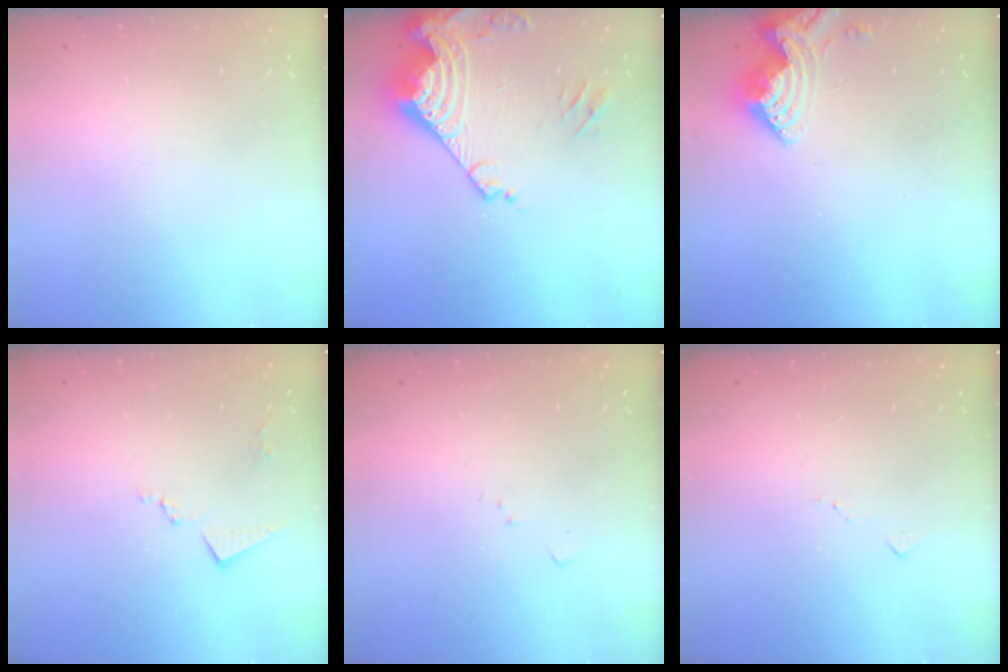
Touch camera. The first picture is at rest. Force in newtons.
{"total": 19.0, "press": 18.8, "slide": 2.5}
{"total": 8.4, "press": 8.4, "slide": 0.4}
{"total": 8.8, "press": 8.8, "slide": 0.4}
{"total": 4.5, "press": 4.4, "slide": 0.5}
{"total": 5.6, "press": 5.5, "slide": 0.8}